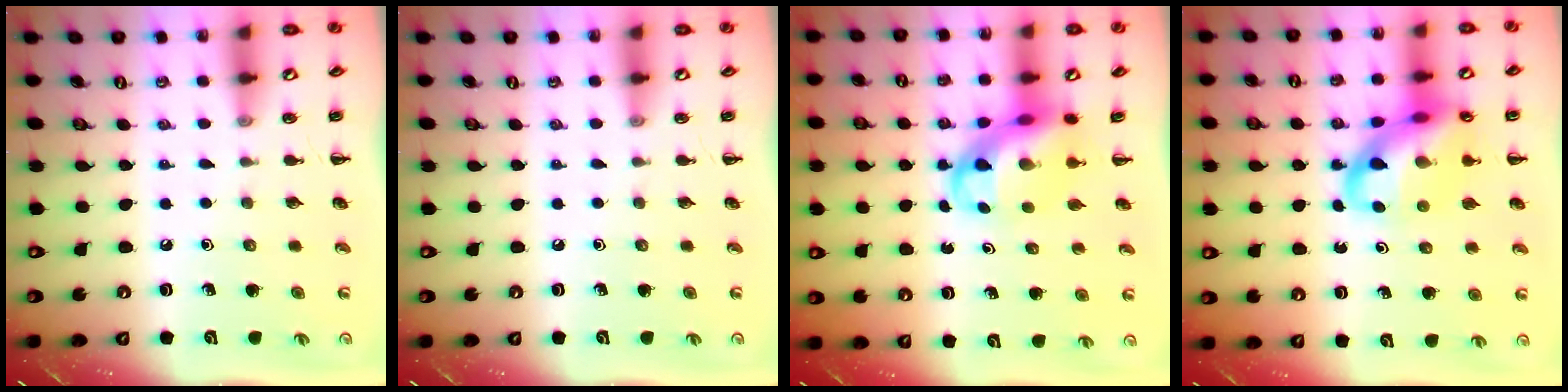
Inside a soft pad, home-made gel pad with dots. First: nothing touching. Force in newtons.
{"total": 0.0}
{"total": 8.4, "press": 8.2, "slide": 2.1}
{"total": 17.3, "press": 17.0, "slide": 3.1}